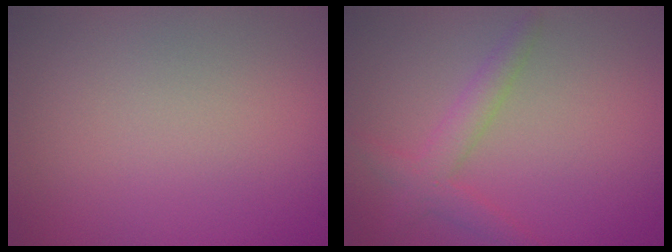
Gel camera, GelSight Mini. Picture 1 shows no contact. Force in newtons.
{"total": 2.6, "press": 2.6, "slide": 0.2}